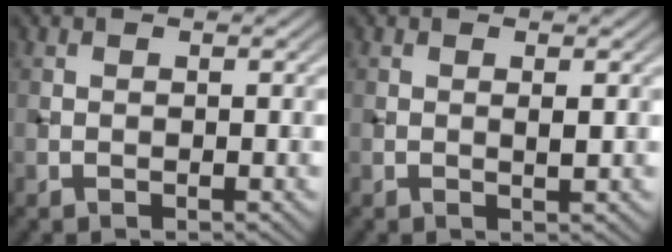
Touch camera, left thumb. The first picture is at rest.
{"total": 0.9, "force": [0.2, 0.1, 0.9], "torque": [-0.020, -0.003, 0.002]}